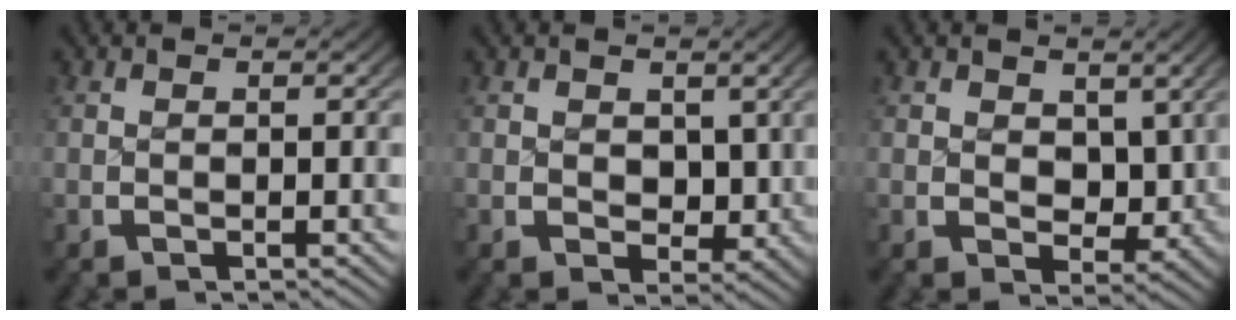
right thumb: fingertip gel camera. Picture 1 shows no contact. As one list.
[{"total": 3.0, "force": [0.9, 2.2, 1.7], "torque": [-0.029, -0.024, 0.029]}, {"total": 3.5, "force": [1.2, 2.5, 2.2], "torque": [-0.036, -0.024, 0.033]}]